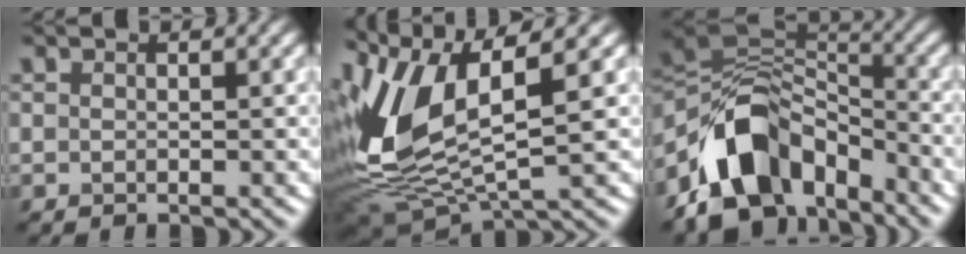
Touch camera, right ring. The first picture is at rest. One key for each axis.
{"total": 10.6, "fx": 2.3, "fy": 4.6, "fz": 9.3, "tx": -0.211, "ty": -0.004, "tz": 0.046}
{"total": 11.1, "fx": -6.1, "fy": 6.9, "fz": 6.2, "tx": -0.095, "ty": 0.014, "tz": -0.122}